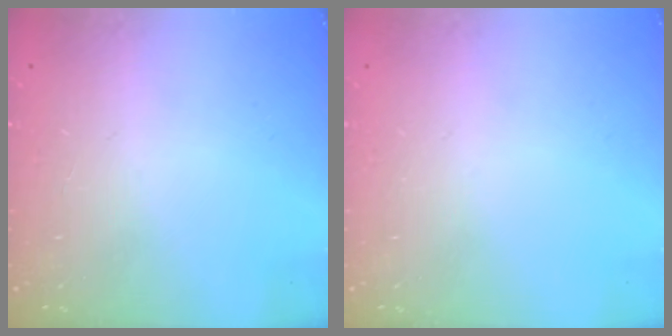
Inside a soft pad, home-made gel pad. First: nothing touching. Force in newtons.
{"total": 0.0}